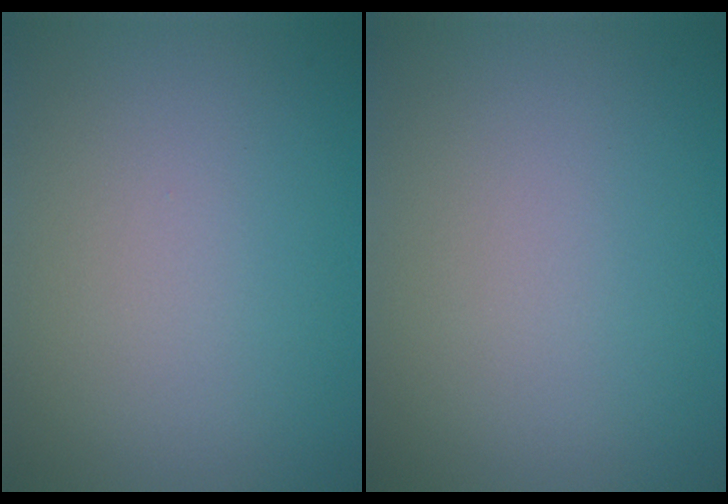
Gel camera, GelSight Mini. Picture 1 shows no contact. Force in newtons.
{"total": 0.0}